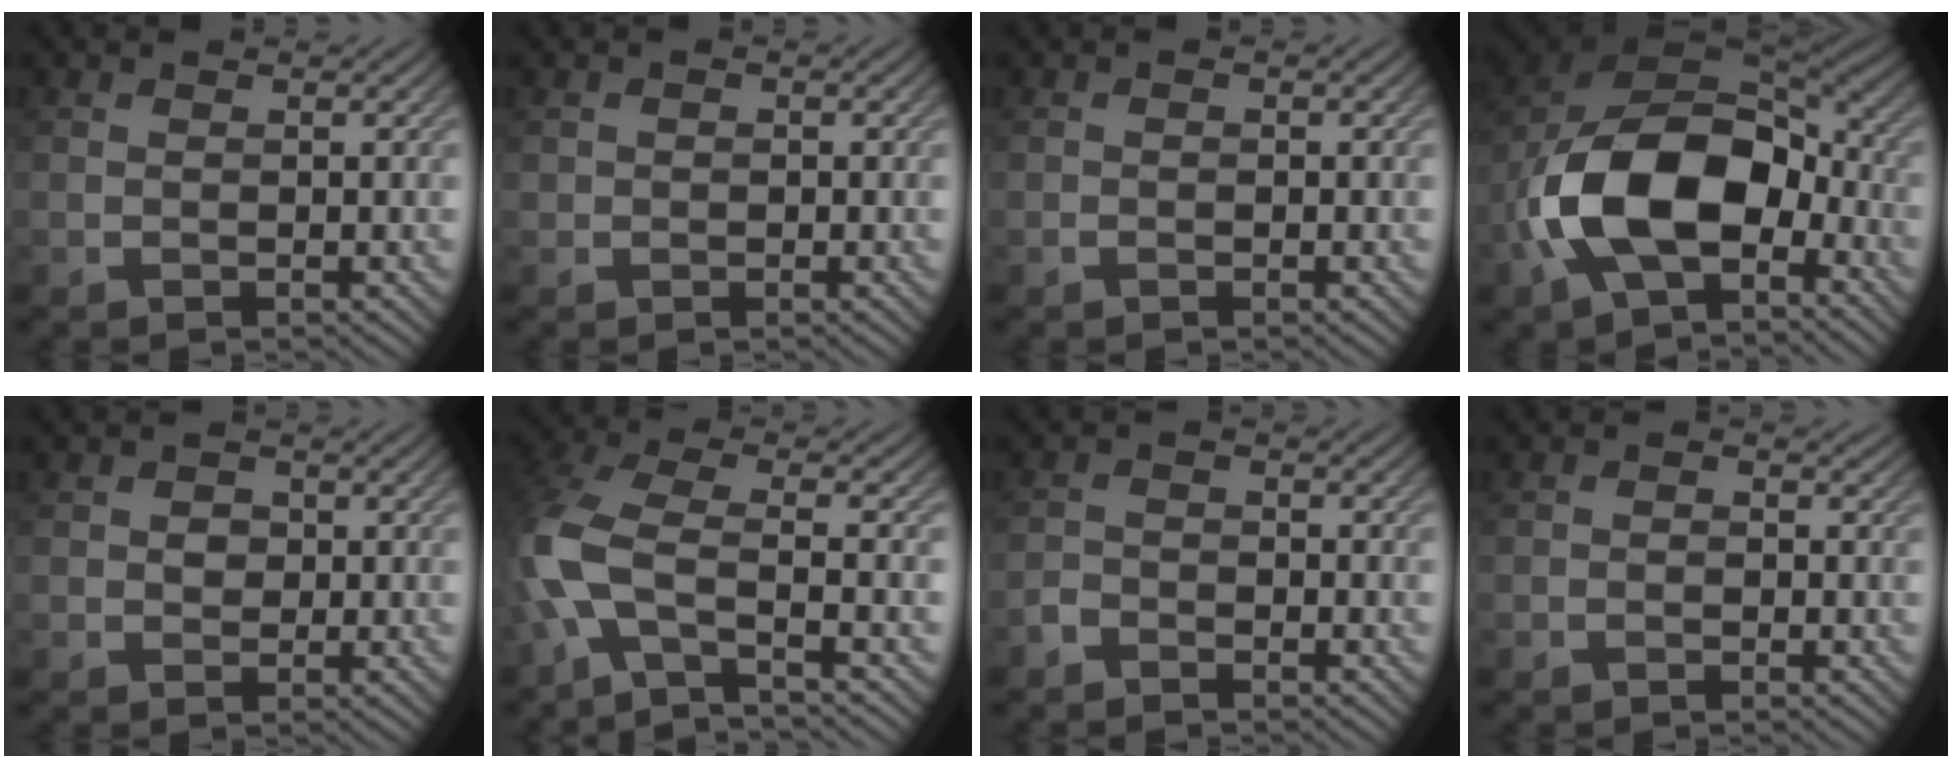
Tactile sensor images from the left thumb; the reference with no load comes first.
{"total": 1.0, "force": [-0.1, 0.9, 0.2], "torque": [-0.003, -0.005, -0.002]}
{"total": 0.7, "force": [-0.4, 0.5, 0.3], "torque": [-0.007, -0.001, -0.008]}
{"total": 16.3, "force": [-4.3, 9.5, 12.5], "torque": [-0.259, -0.014, -0.086]}
{"total": 1.8, "force": [0.0, 1.7, 0.7], "torque": [-0.009, -0.002, -0.004]}
{"total": 9.6, "force": [-3.3, 3.3, 8.3], "torque": [-0.198, -0.002, -0.085]}
{"total": 2.0, "force": [-1.7, 0.9, 0.5], "torque": [-0.009, 0.002, -0.040]}
{"total": 0.9, "force": [-0.4, 0.7, 0.4], "torque": [-0.005, -0.001, -0.010]}